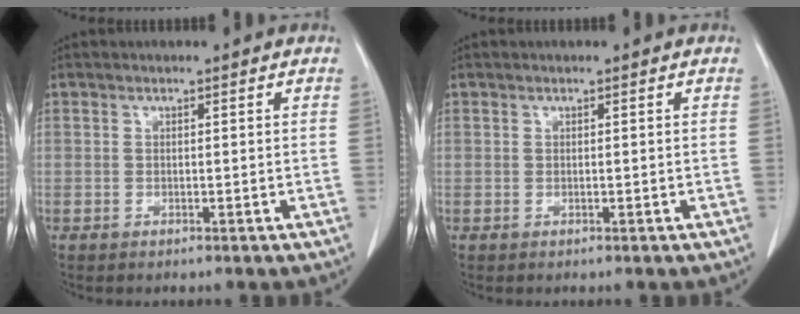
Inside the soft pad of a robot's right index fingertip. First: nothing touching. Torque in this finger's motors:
{"motor_torque": [0.00, 0.00, 0.00, 0.00]}